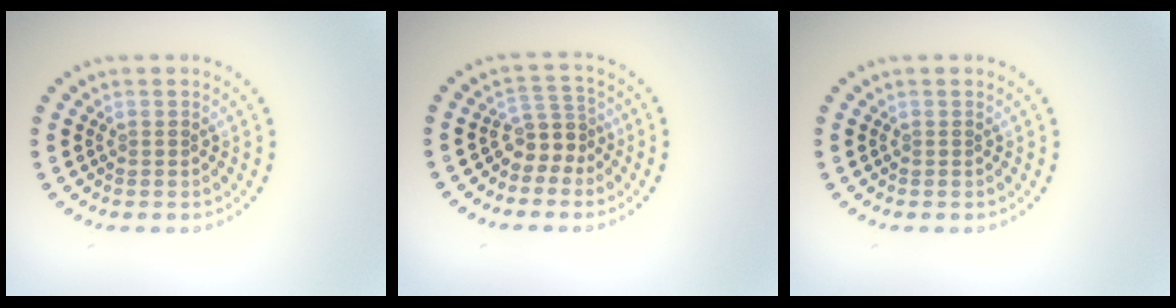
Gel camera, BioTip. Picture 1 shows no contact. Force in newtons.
{"total": 2.7, "press": 1.9, "slide": 1.9}
{"total": 0.0}